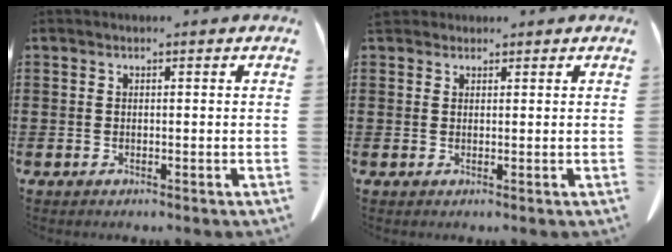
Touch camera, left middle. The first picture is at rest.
{"total": 1.7, "force": [1.5, 0.8, 0.3], "torque": [-0.012, 0.004, 0.031]}